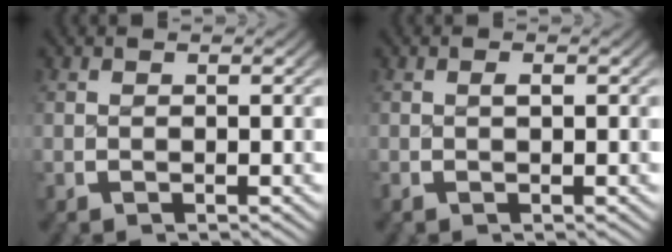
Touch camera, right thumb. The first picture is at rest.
{"total": 0.7, "force": [-0.2, 0.3, 0.5], "torque": [-0.014, 0.000, -0.005]}